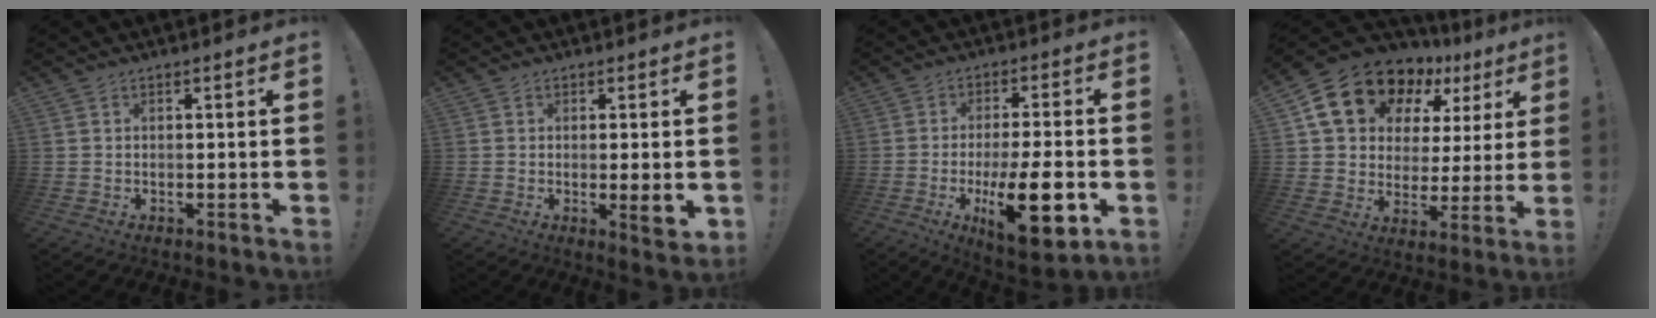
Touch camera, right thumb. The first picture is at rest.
{"total": 4.8, "force": [-0.5, 0.1, 4.8], "torque": [-0.058, -0.014, -0.009]}
{"total": 18.3, "force": [-5.8, 5.7, 16.4], "torque": [-0.250, 0.019, -0.081]}
{"total": 17.8, "force": [11.1, 11.1, 8.4], "torque": [-0.135, -0.069, 0.213]}